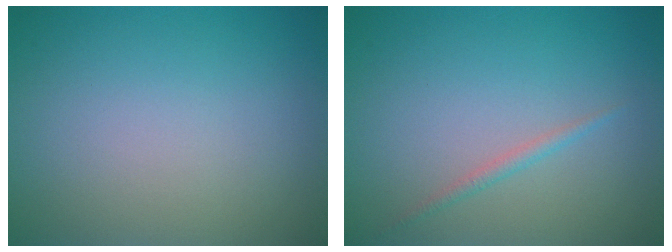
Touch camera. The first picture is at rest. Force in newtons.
{"total": 0.9, "press": 0.9, "slide": 0.0}